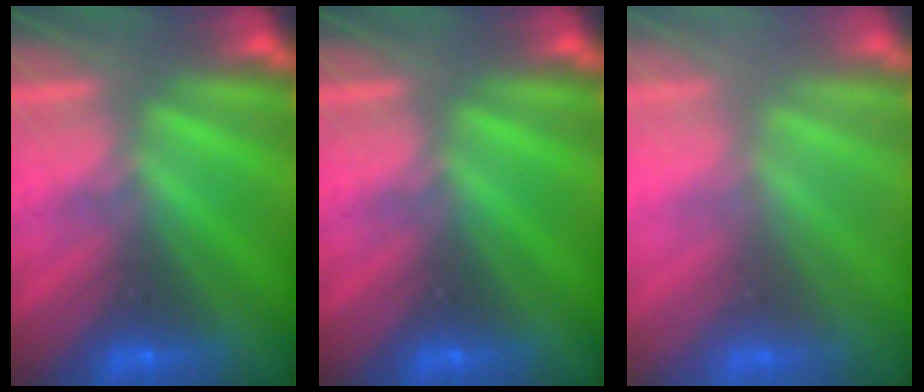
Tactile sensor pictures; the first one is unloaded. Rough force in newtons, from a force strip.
{"total": 0.0}
{"total": 3.1}